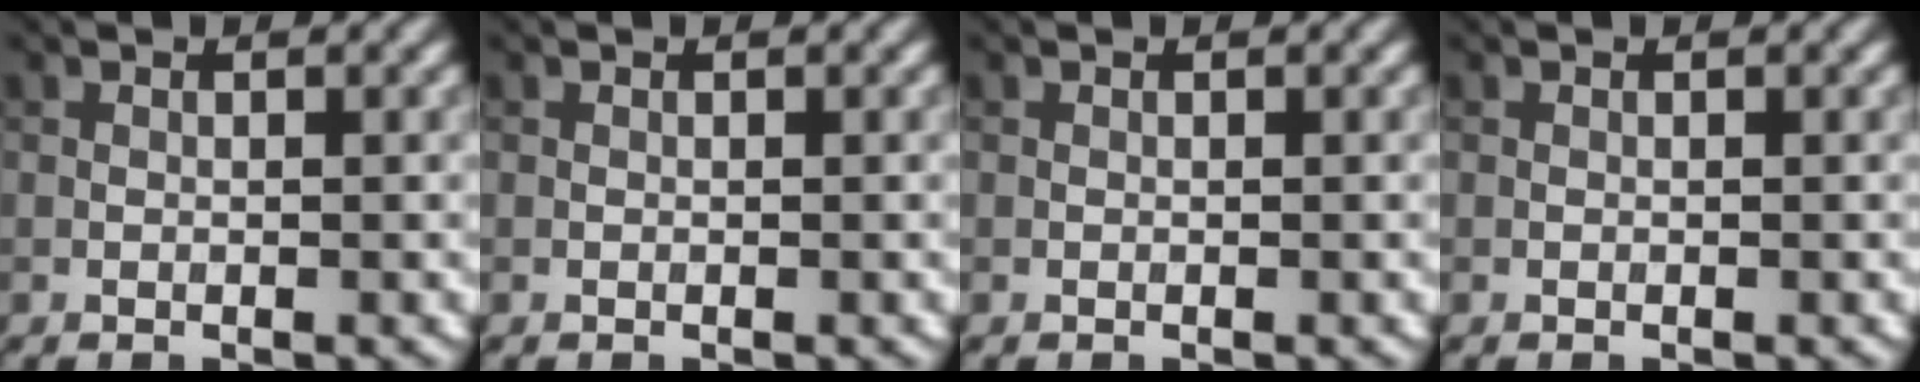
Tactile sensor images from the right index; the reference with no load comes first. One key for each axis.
{"total": 0.0}
{"total": 0.0}
{"total": 0.0}